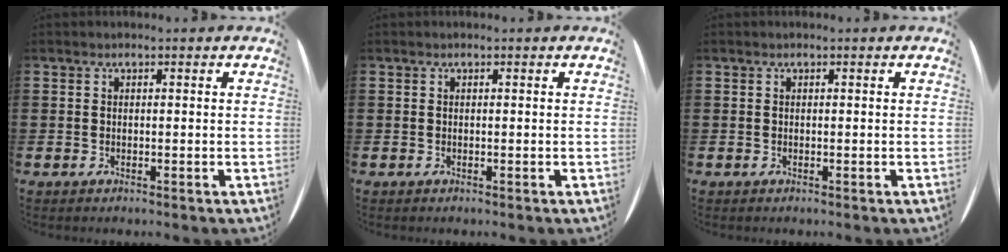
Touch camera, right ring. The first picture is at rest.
{"total": 0.0}
{"total": 0.0}